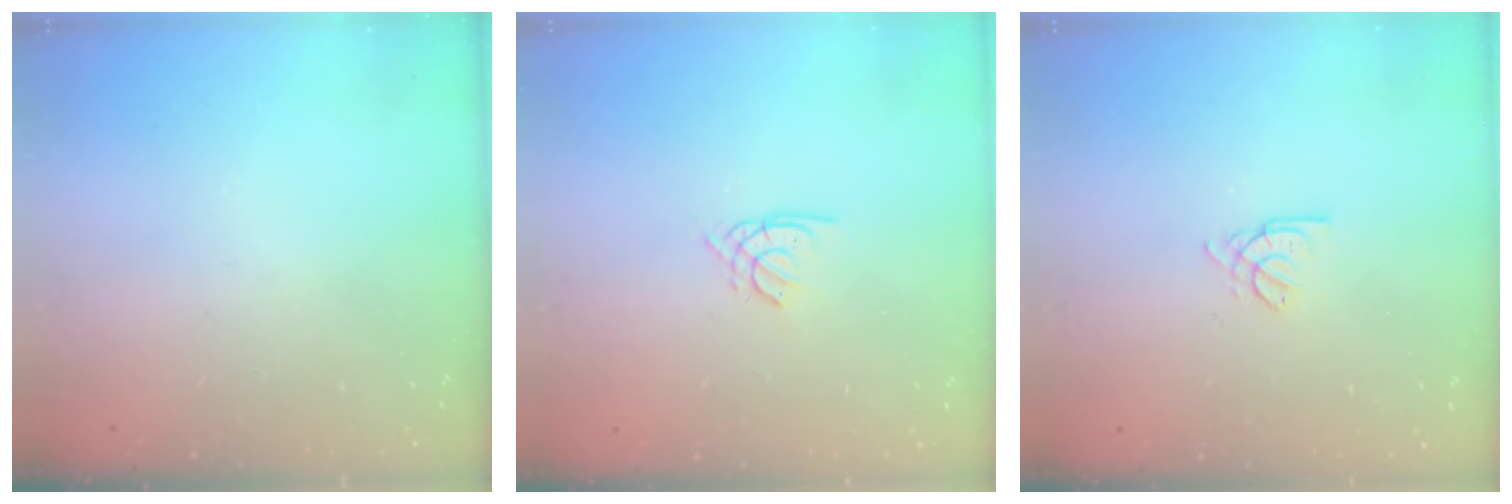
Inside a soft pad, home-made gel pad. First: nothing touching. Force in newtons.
{"total": 1.4, "press": 1.4, "slide": 0.4}
{"total": 2.0, "press": 2.0, "slide": 0.4}